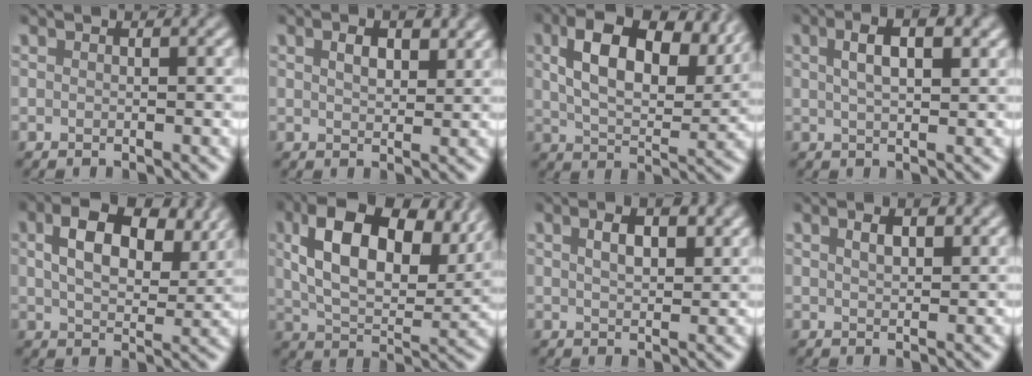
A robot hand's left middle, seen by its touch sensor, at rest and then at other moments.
{"total": 2.8, "force": [1.4, 1.5, 1.9], "torque": [-0.035, 0.002, 0.026]}
{"total": 10.8, "force": [4.8, 5.4, 8.0], "torque": [-0.136, 0.007, 0.085]}
{"total": 4.1, "force": [1.6, 1.5, 3.5], "torque": [-0.059, 0.012, 0.022]}
{"total": 8.2, "force": [3.3, 4.5, 5.9], "torque": [-0.100, 0.004, 0.056]}
{"total": 12.9, "force": [5.4, 6.7, 9.6], "torque": [-0.156, 0.006, 0.098]}
{"total": 3.3, "force": [1.5, 1.5, 2.6], "torque": [-0.047, 0.006, 0.027]}
{"total": 2.2, "force": [1.2, 0.9, 1.6], "torque": [-0.028, 0.005, 0.022]}